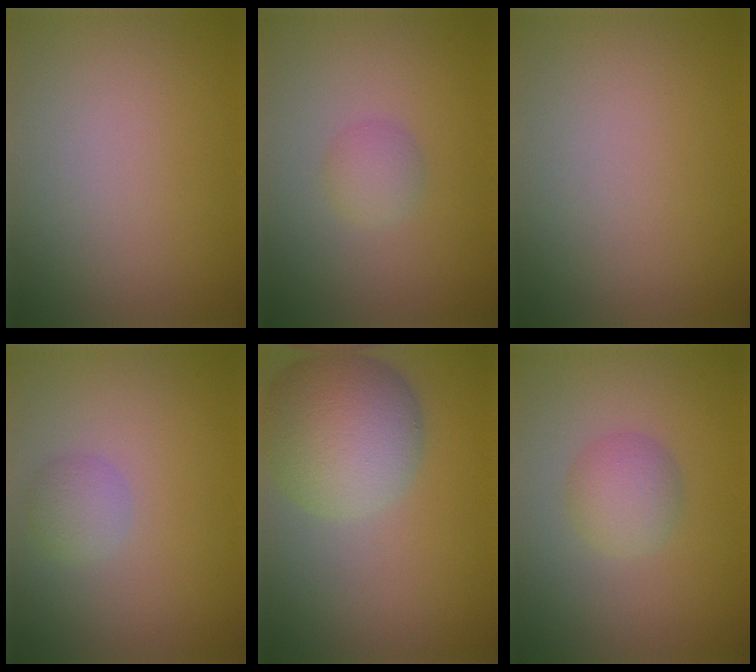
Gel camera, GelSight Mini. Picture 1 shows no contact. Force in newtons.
{"total": 1.6, "press": 1.6, "slide": 0.0}
{"total": 0.0}
{"total": 1.8, "press": 1.8, "slide": 0.1}
{"total": 8.3, "press": 8.3, "slide": 0.3}
{"total": 2.7, "press": 2.7, "slide": 0.1}